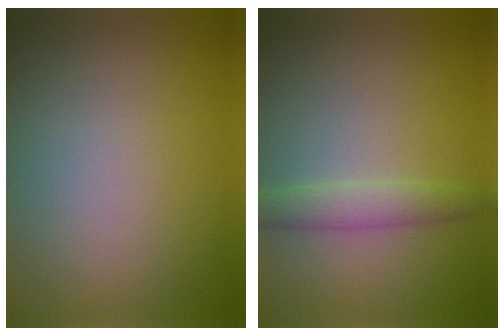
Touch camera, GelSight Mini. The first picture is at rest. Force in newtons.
{"total": 2.1, "press": 2.1, "slide": 0.1}